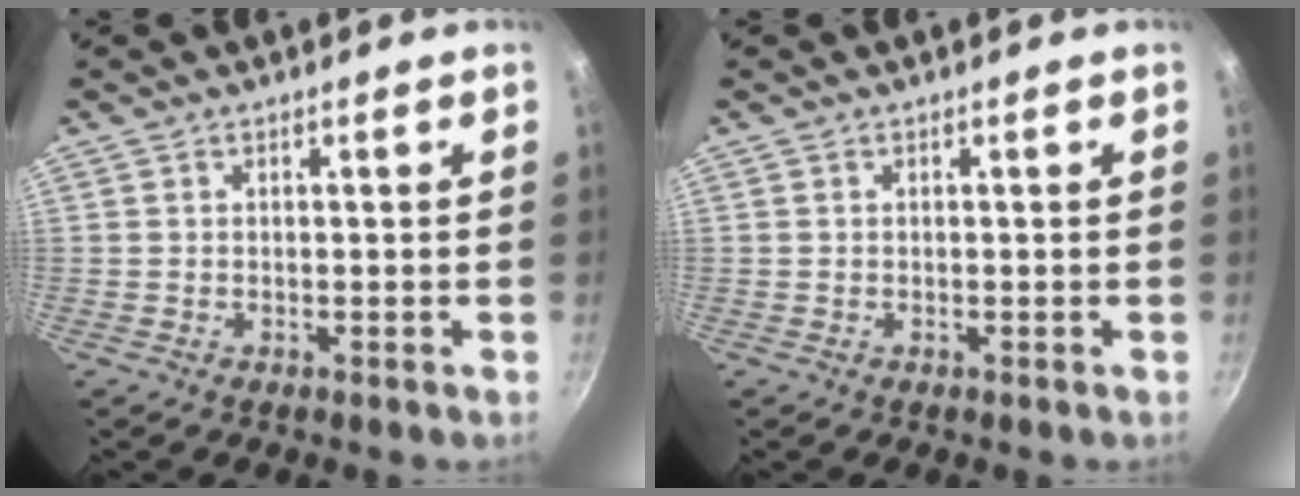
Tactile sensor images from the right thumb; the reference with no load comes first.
{"total": 0.0}